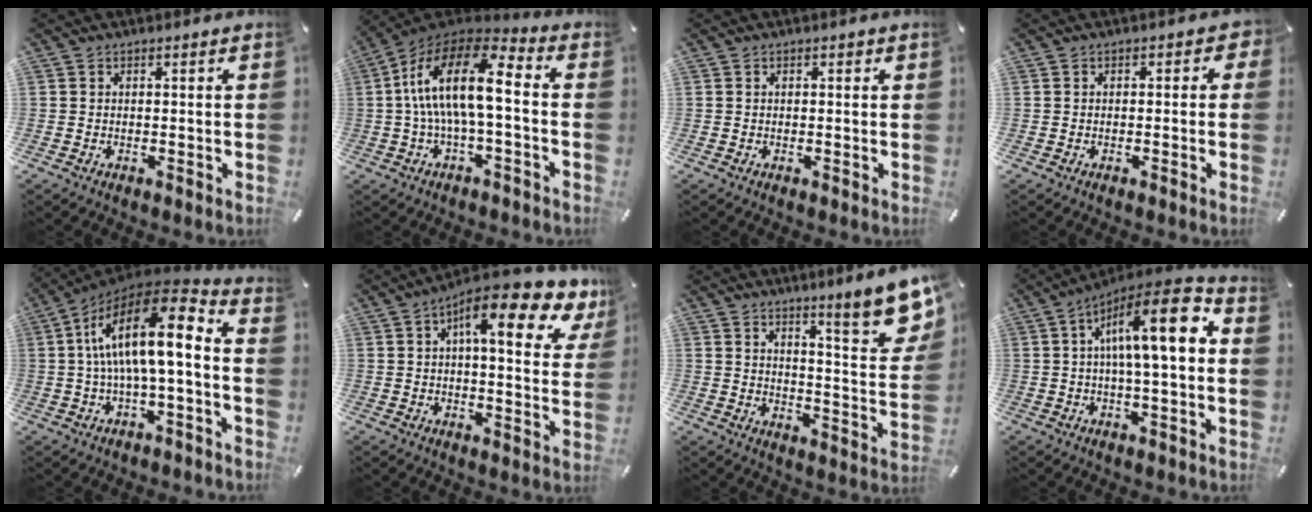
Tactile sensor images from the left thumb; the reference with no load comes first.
{"total": 16.1, "force": [0.4, 6.2, 14.8], "torque": [-0.300, -0.001, 0.002]}
{"total": 0.7, "force": [0.2, 0.4, 0.5], "torque": [-0.010, 0.004, 0.002]}
{"total": 1.8, "force": [-0.7, 1.2, 1.1], "torque": [-0.013, 0.004, -0.017]}
{"total": 17.6, "force": [1.8, 5.9, 16.5], "torque": [-0.294, -0.016, 0.024]}
{"total": 14.6, "force": [7.4, 4.6, 11.7], "torque": [-0.172, -0.040, 0.115]}
{"total": 12.3, "force": [8.8, 1.7, 8.4], "torque": [-0.114, -0.072, 0.144]}
{"total": 15.4, "force": [3.3, 3.9, 14.5], "torque": [-0.227, -0.017, 0.048]}